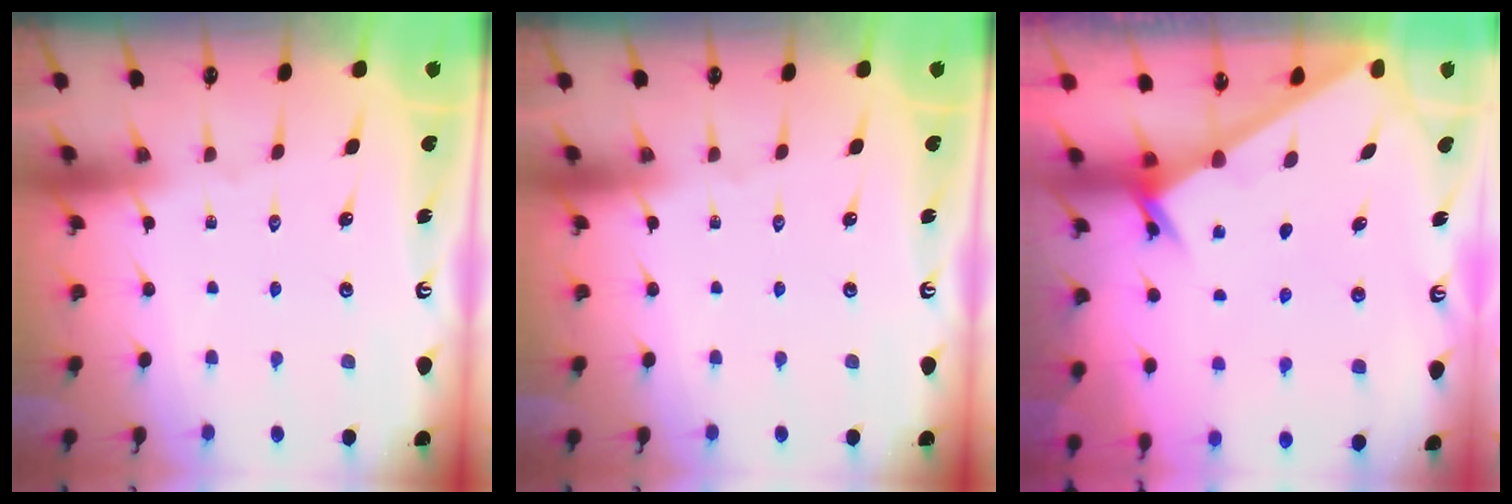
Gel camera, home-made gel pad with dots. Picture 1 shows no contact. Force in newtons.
{"total": 0.0}
{"total": 2.4, "press": 2.4, "slide": 0.2}